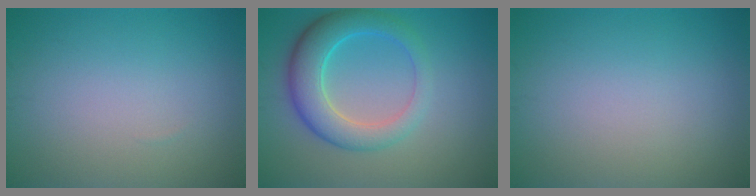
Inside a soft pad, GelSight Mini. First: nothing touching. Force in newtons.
{"total": 5.8, "press": 5.8, "slide": 0.5}
{"total": 0.0}